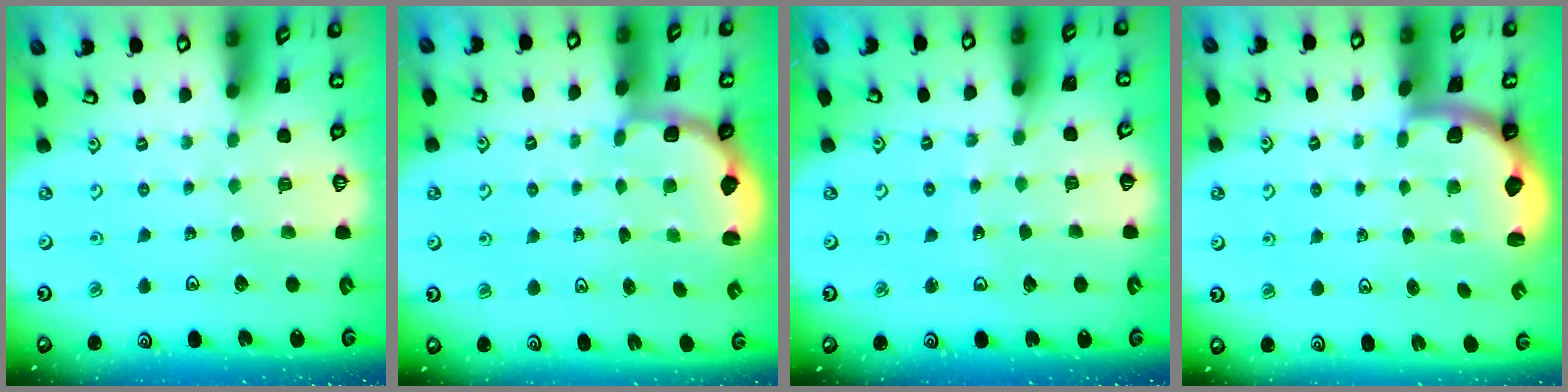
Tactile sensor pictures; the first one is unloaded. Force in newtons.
{"total": 2.7, "press": 2.0, "slide": 1.9}
{"total": 5.9, "press": 5.9, "slide": 0.5}
{"total": 2.0, "press": 2.0, "slide": 0.5}